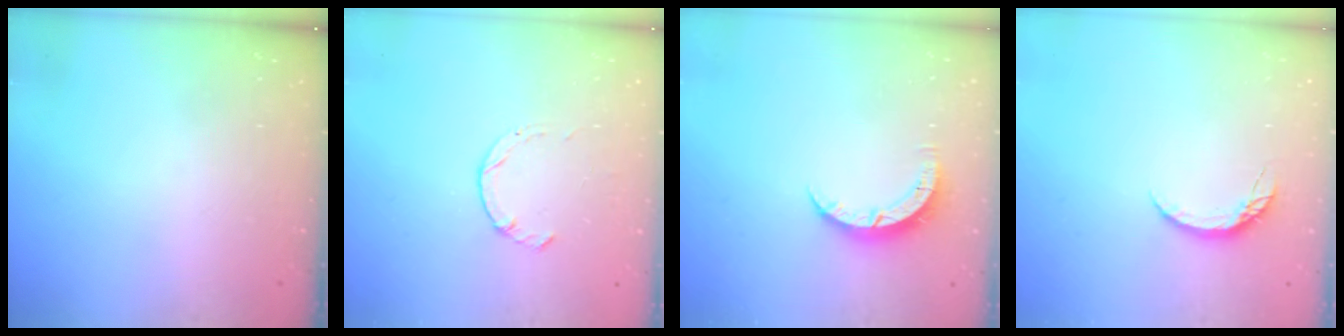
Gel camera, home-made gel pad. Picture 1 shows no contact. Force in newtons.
{"total": 1.0, "press": 1.0, "slide": 0.3}
{"total": 4.4, "press": 4.4, "slide": 0.3}
{"total": 5.3, "press": 5.2, "slide": 0.6}